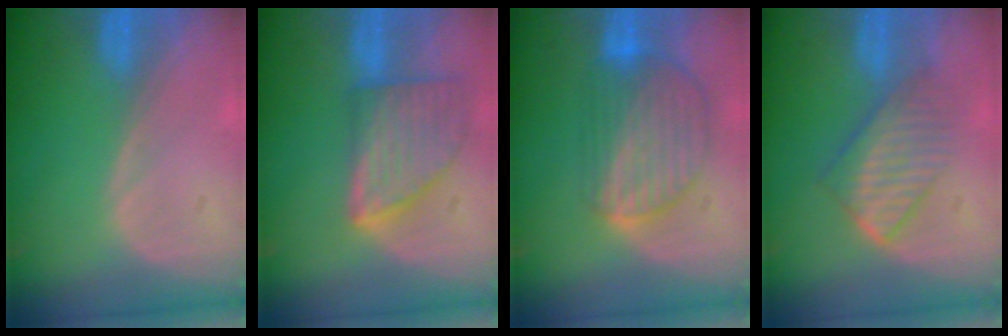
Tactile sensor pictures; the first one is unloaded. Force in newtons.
{"total": 8.3, "press": 7.5, "slide": 3.5}
{"total": 8.7, "press": 7.7, "slide": 4.1}
{"total": 6.3, "press": 6.1, "slide": 1.2}